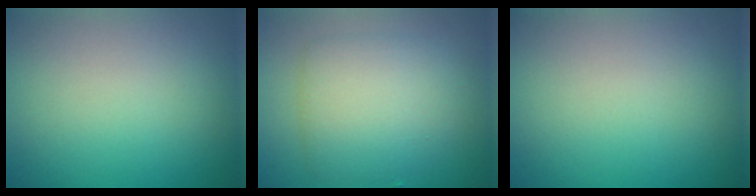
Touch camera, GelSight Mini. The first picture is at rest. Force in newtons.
{"total": 5.1, "press": 5.1, "slide": 0.1}
{"total": 0.0}